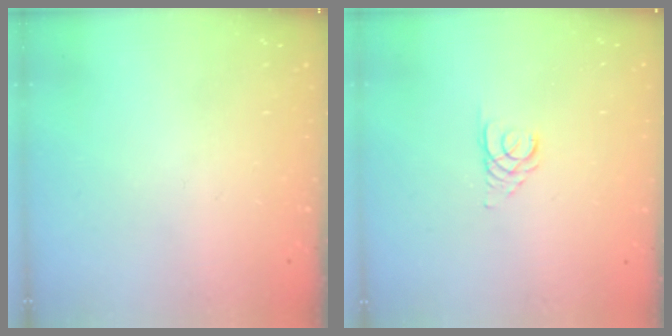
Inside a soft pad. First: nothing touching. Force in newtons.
{"total": 2.6, "press": 2.6, "slide": 0.2}